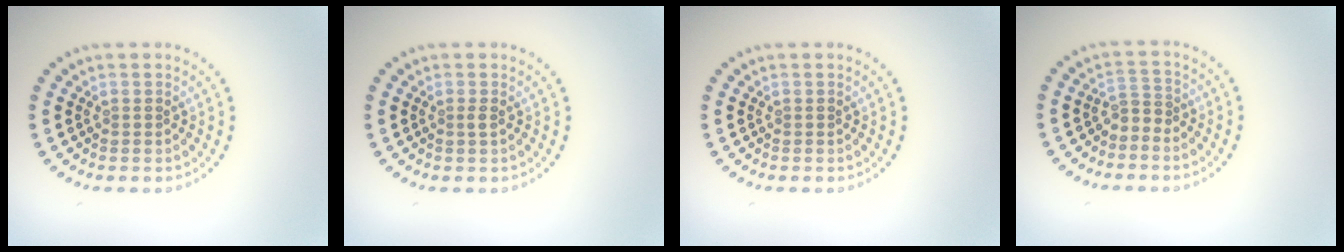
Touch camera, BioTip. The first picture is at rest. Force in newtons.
{"total": 0.6, "press": 0.4, "slide": 0.4}
{"total": 0.0}
{"total": 1.5, "press": 1.0, "slide": 1.1}